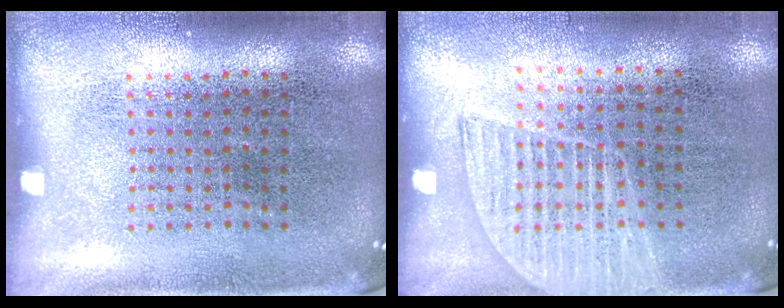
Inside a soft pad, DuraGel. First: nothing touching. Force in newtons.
{"total": 1.3, "press": 1.2, "slide": 0.6}